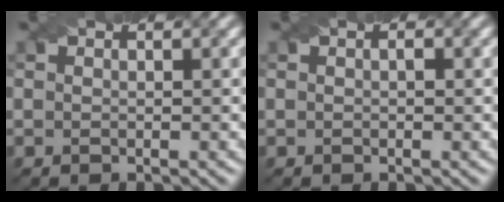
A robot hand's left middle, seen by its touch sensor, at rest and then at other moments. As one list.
[{"total": 0.6, "force": [0.0, 0.3, 0.5], "torque": [-0.008, 0.001, 0.000]}]